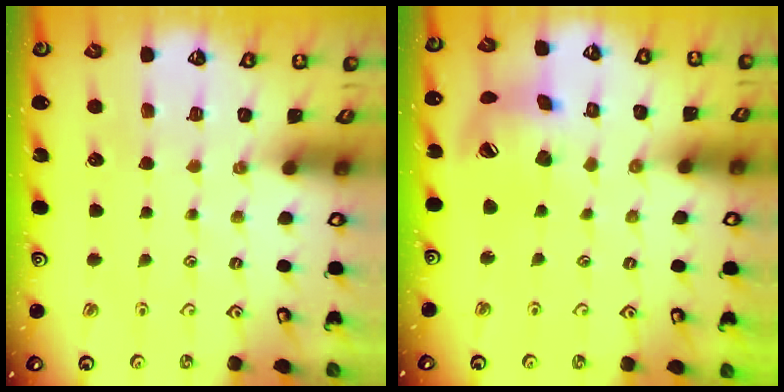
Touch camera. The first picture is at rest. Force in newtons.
{"total": 14.5, "press": 14.4, "slide": 2.2}